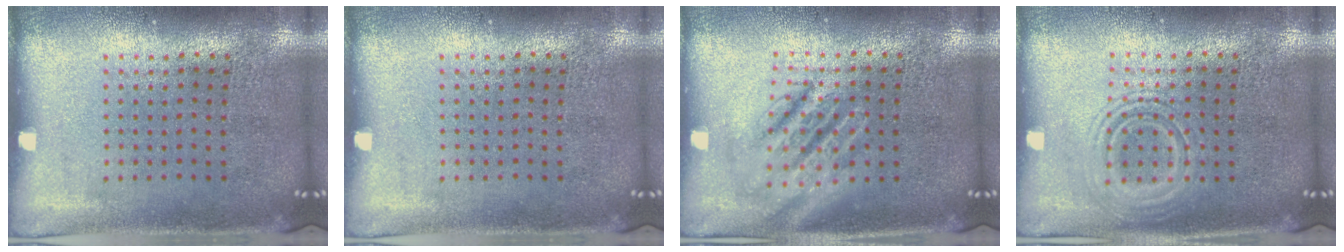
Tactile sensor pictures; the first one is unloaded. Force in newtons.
{"total": 0.0}
{"total": 2.7, "press": 2.7, "slide": 0.3}
{"total": 2.6, "press": 2.6, "slide": 0.4}